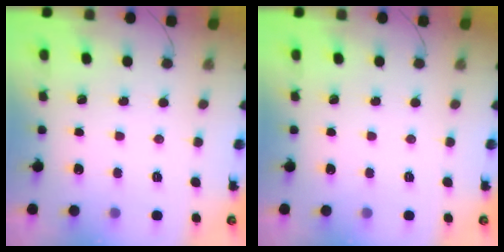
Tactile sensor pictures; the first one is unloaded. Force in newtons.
{"total": 0.0}